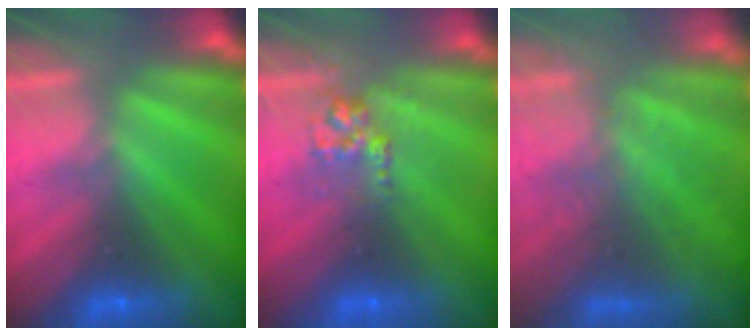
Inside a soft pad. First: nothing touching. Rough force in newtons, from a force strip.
{"total": 2.7}
{"total": 8.1}